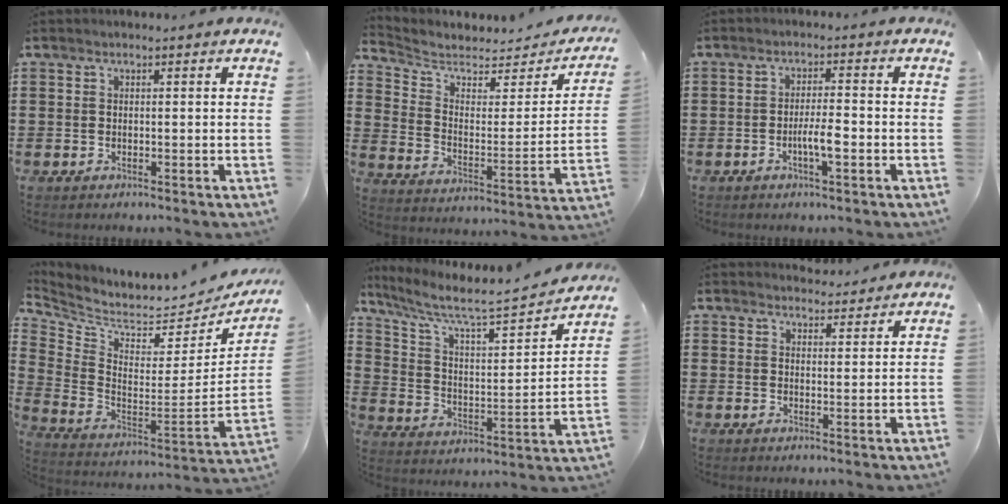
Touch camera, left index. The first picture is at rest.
{"total": 5.0, "force": [4.2, 2.1, 1.9], "torque": [-0.065, -0.026, 0.068]}
{"total": 4.1, "force": [-1.3, 0.7, 3.8], "torque": [-0.073, 0.000, -0.026]}
{"total": 4.2, "force": [3.2, 1.9, 2.0], "torque": [-0.063, -0.047, 0.048]}
{"total": 6.3, "force": [5.3, 0.6, 3.3], "torque": [-0.094, -0.045, 0.081]}
{"total": 3.0, "force": [2.9, 0.5, 0.1], "torque": [-0.001, -0.012, 0.054]}